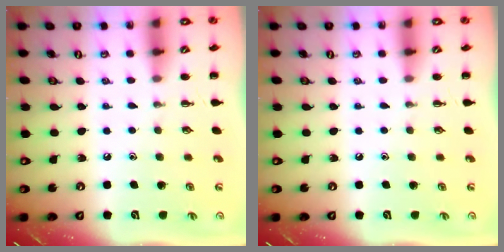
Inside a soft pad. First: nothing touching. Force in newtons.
{"total": 0.0}